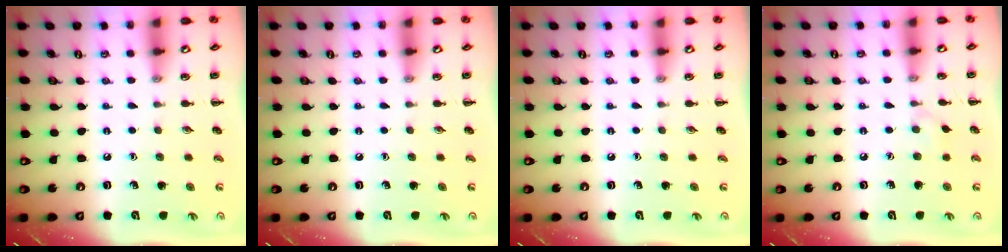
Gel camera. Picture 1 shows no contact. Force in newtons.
{"total": 0.0}
{"total": 0.0}
{"total": 3.4, "press": 3.1, "slide": 1.2}